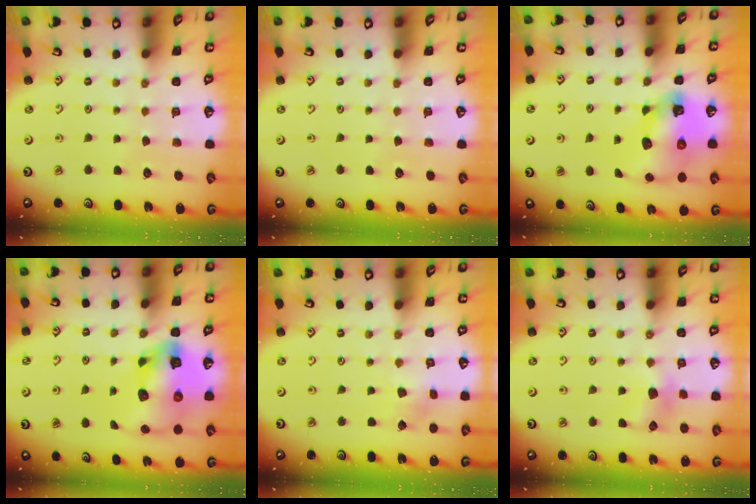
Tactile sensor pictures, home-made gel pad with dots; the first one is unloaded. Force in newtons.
{"total": 0.0}
{"total": 11.8, "press": 11.7, "slide": 1.8}
{"total": 15.9, "press": 15.7, "slide": 2.4}
{"total": 2.9, "press": 2.9, "slide": 0.4}
{"total": 5.9, "press": 5.8, "slide": 1.3}